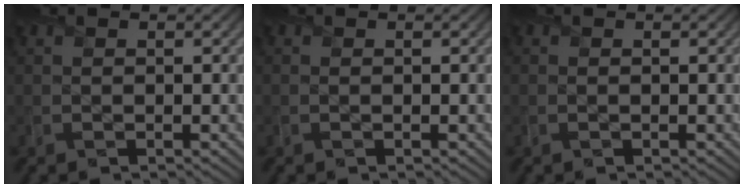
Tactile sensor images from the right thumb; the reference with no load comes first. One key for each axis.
{"total": 0.0}
{"total": 0.0}